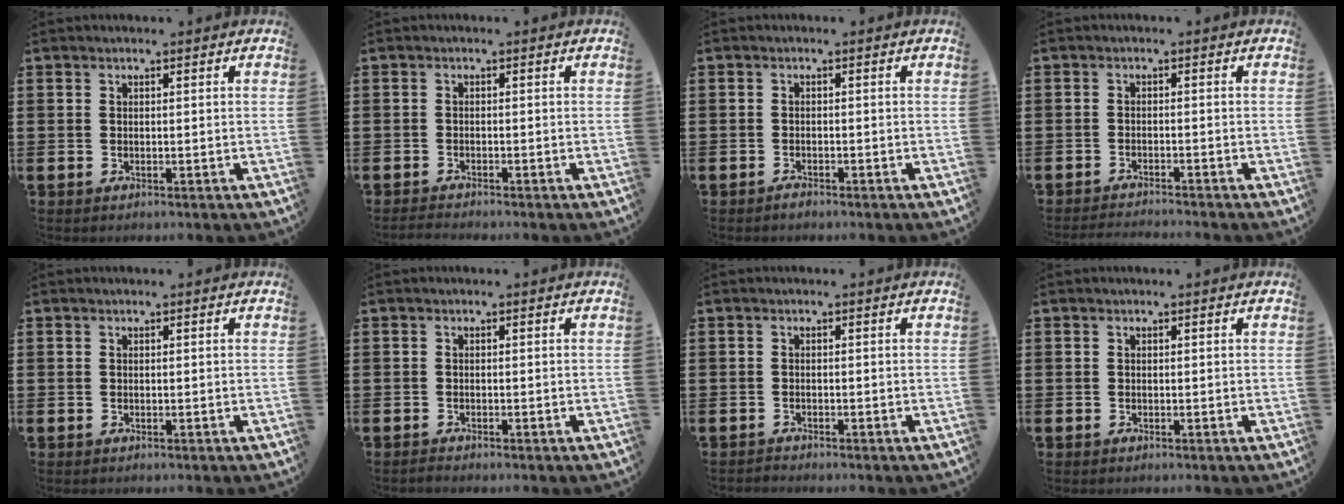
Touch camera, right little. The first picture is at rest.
{"total": 1.0, "force": [-0.9, 0.0, 0.3], "torque": [-0.006, 0.000, -0.019]}
{"total": 0.8, "force": [-0.7, 0.2, 0.2], "torque": [-0.005, -0.002, -0.014]}
{"total": 1.4, "force": [-1.4, -0.2, 0.1], "torque": [-0.002, 0.001, -0.027]}
{"total": 0.0}
{"total": 0.0}
{"total": 0.0}
{"total": 0.0}